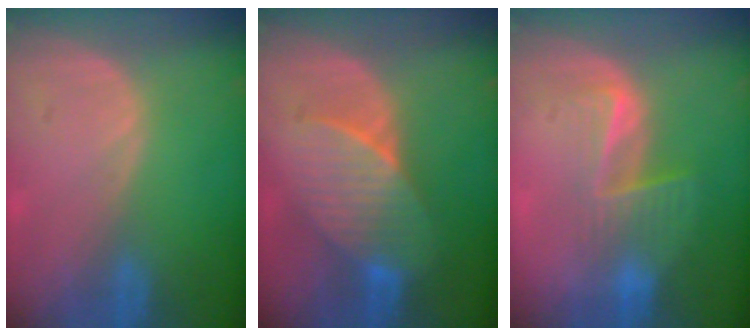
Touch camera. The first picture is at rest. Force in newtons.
{"total": 7.2, "press": 7.1, "slide": 1.4}
{"total": 6.7, "press": 5.7, "slide": 3.6}